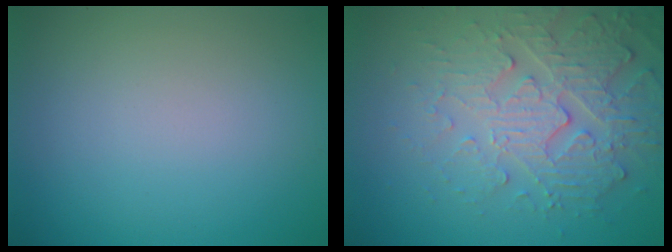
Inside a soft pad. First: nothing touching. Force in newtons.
{"total": 4.4, "press": 4.4, "slide": 0.5}